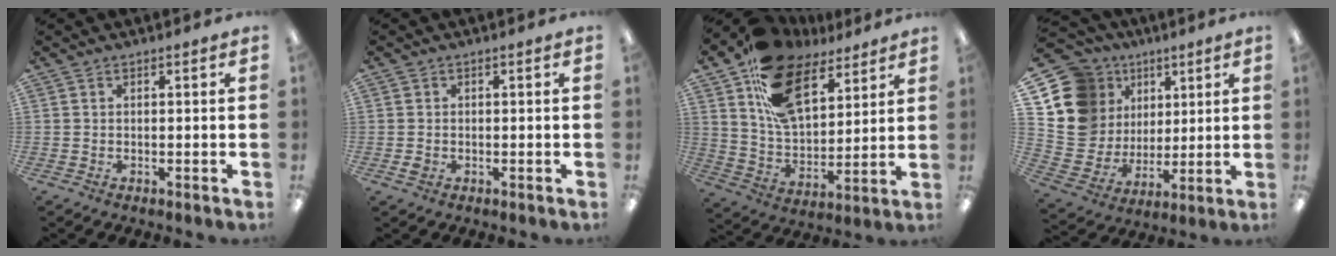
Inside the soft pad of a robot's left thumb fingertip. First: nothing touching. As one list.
[{"total": 1.2, "force": [-0.3, 1.1, 0.4], "torque": [-0.005, 0.003, -0.007]}, {"total": 19.1, "force": [11.3, 11.1, 10.7], "torque": [-0.199, -0.045, 0.213]}, {"total": 15.2, "force": [6.7, 13.1, 3.9], "torque": [-0.093, -0.035, 0.148]}]